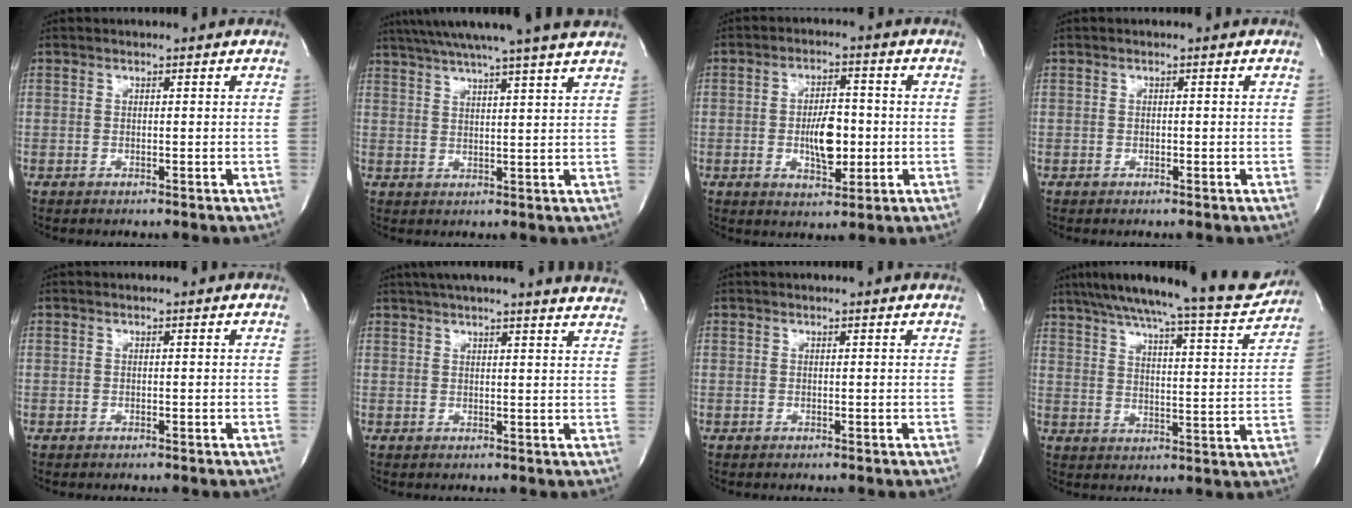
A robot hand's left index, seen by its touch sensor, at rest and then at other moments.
{"total": 16.4, "force": [14.2, -1.1, 8.2], "torque": [-0.145, 0.008, 0.193]}
{"total": 6.9, "force": [-1.0, 3.0, 6.2], "torque": [-0.108, 0.002, -0.012]}
{"total": 0.0}
{"total": 0.0}
{"total": 20.8, "force": [19.0, 0.5, 8.3], "torque": [-0.132, -0.012, 0.230]}
{"total": 1.5, "force": [1.4, -0.1, 0.5], "torque": [-0.013, 0.011, 0.015]}
{"total": 19.0, "force": [17.1, 1.1, 8.0], "torque": [-0.124, -0.027, 0.230]}